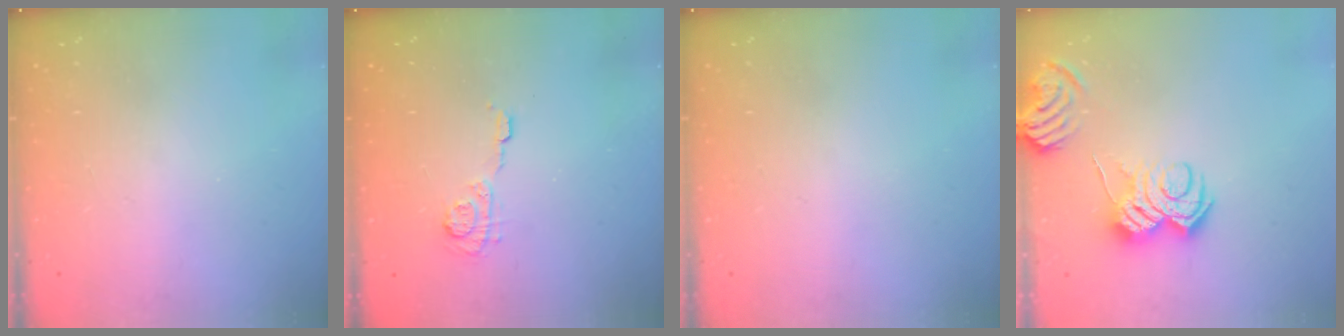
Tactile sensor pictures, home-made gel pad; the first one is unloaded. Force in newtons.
{"total": 5.7, "press": 5.7, "slide": 0.8}
{"total": 0.0}
{"total": 9.2, "press": 9.2, "slide": 0.6}